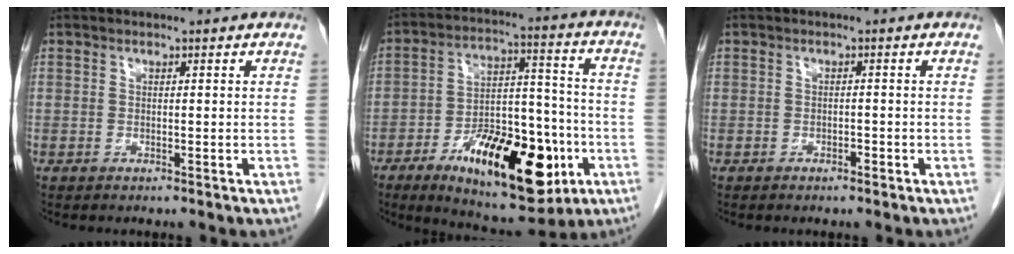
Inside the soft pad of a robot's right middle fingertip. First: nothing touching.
{"total": 20.6, "force": [-8.9, 7.5, 17.1], "torque": [-0.254, 0.007, -0.126]}
{"total": 1.0, "force": [-0.6, 0.5, 0.6], "torque": [-0.008, 0.001, -0.005]}